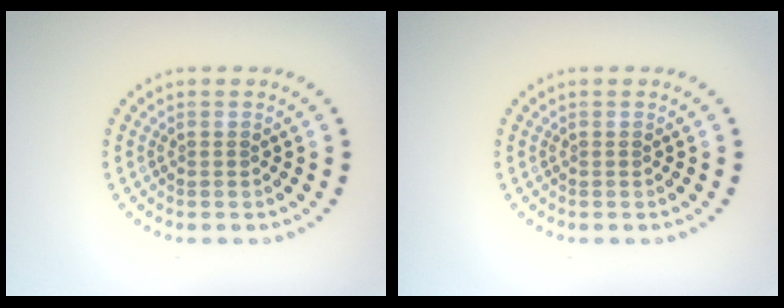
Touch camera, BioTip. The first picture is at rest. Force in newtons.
{"total": 0.0}